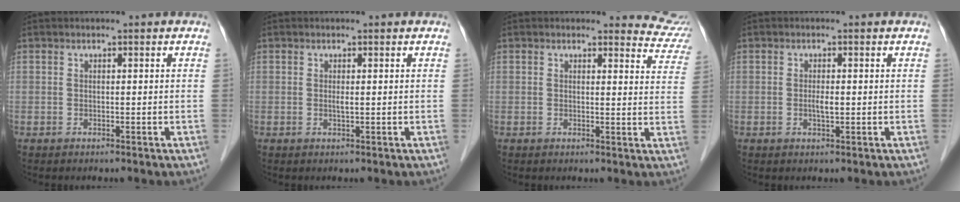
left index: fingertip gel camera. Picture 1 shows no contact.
{"total": 0.8, "force": [0.1, 0.1, 0.7], "torque": [-0.020, -0.001, 0.002]}
{"total": 6.2, "force": [6.0, 1.6, -0.3], "torque": [0.028, -0.038, 0.030]}
{"total": 1.5, "force": [-0.1, 0.3, 1.4], "torque": [-0.028, 0.000, 0.000]}